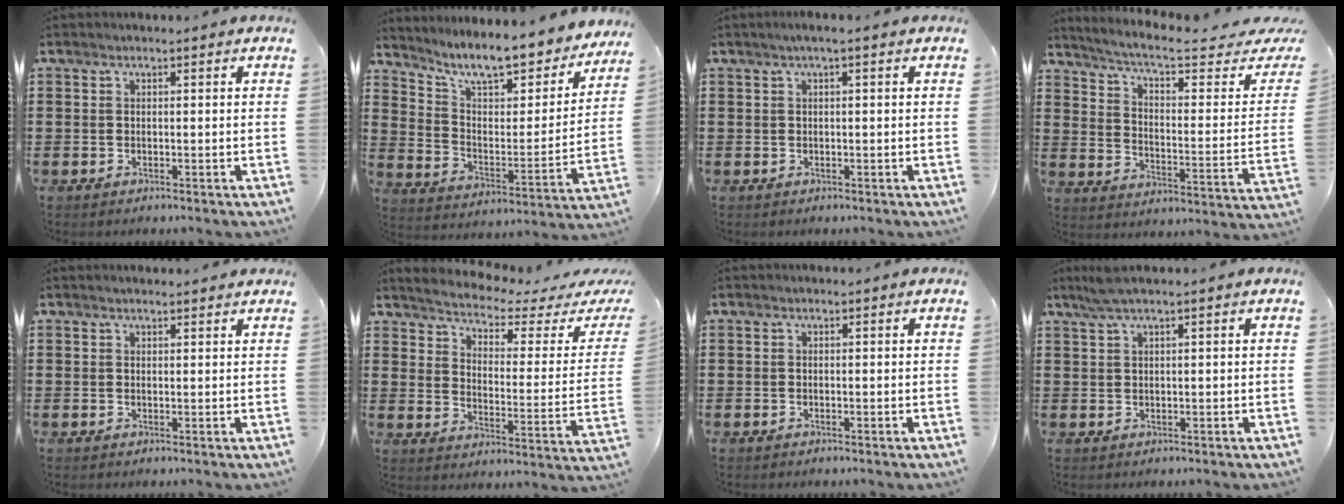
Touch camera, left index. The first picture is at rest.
{"total": 9.5, "force": [8.1, 1.3, 4.9], "torque": [-0.111, -0.057, 0.133]}
{"total": 1.1, "force": [0.3, 0.0, 1.1], "torque": [-0.018, -0.001, 0.006]}
{"total": 6.0, "force": [4.7, 0.4, 3.7], "torque": [-0.093, -0.038, 0.075]}
{"total": 1.2, "force": [1.2, 0.0, 0.3], "torque": [-0.007, 0.000, 0.023]}
{"total": 2.9, "force": [2.6, 0.1, 1.4], "torque": [-0.047, -0.030, 0.033]}
{"total": 0.0}
{"total": 2.3, "force": [1.4, -0.1, 1.8], "torque": [-0.036, 0.000, 0.025]}